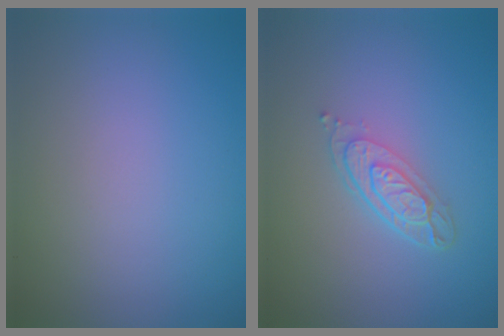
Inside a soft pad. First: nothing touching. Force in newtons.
{"total": 3.5, "press": 2.5, "slide": 2.4}